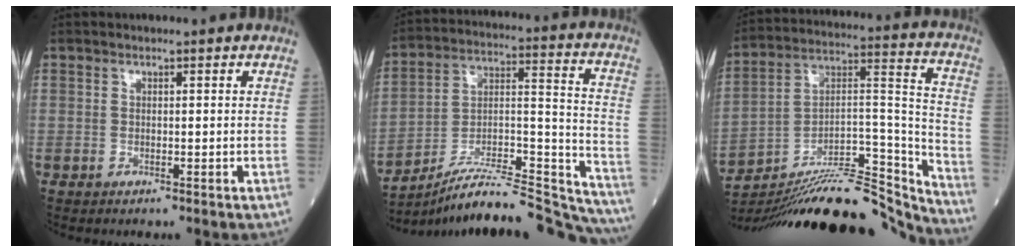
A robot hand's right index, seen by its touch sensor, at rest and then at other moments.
{"total": 26.2, "force": [-24.5, 1.4, 9.1], "torque": [-0.101, 0.020, -0.371]}
{"total": 26.0, "force": [-23.6, 3.0, 10.5], "torque": [-0.142, 0.025, -0.370]}